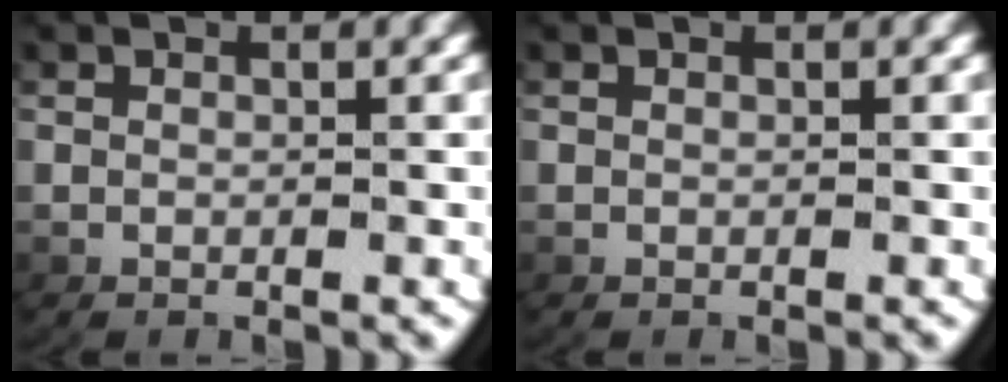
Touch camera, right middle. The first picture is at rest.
{"total": 0.0}